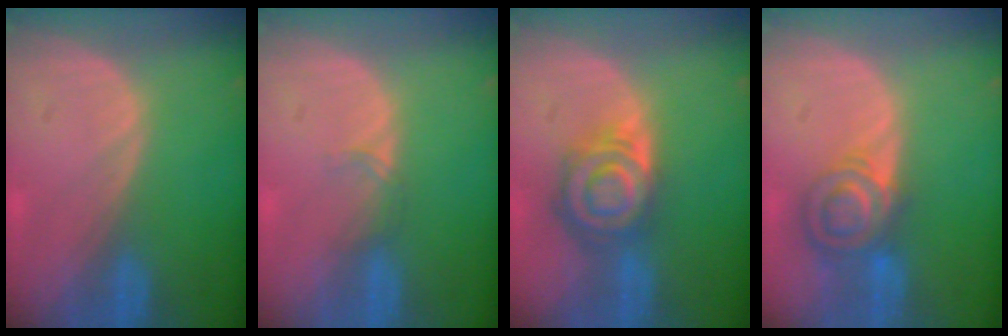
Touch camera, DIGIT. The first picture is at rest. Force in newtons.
{"total": 1.3, "press": 1.2, "slide": 0.2}
{"total": 8.0, "press": 7.1, "slide": 3.8}
{"total": 7.3, "press": 6.3, "slide": 3.8}